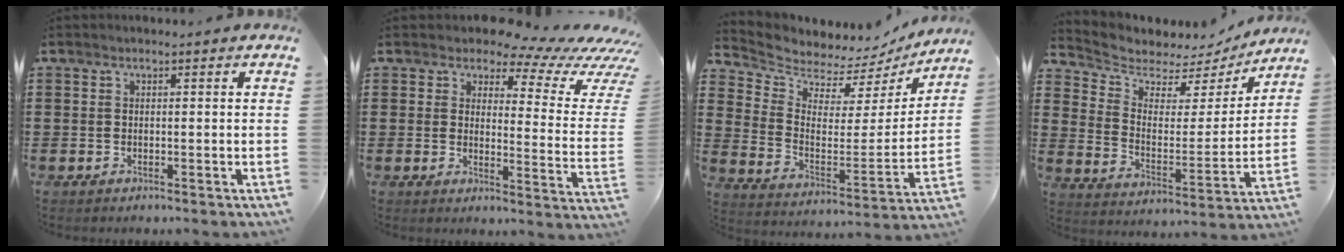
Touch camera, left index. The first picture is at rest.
{"total": 6.1, "force": [5.1, 1.7, 3.0], "torque": [-0.063, -0.038, 0.082]}
{"total": 5.2, "force": [5.0, 1.4, 0.0], "torque": [-0.038, -0.049, 0.083]}
{"total": 4.9, "force": [4.3, 2.3, 0.6], "torque": [-0.048, -0.033, 0.071]}